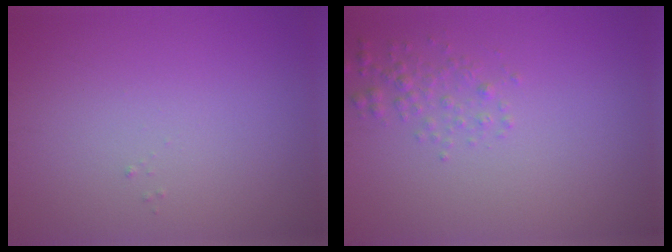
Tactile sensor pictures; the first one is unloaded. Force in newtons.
{"total": 1.5, "press": 1.5, "slide": 0.0}